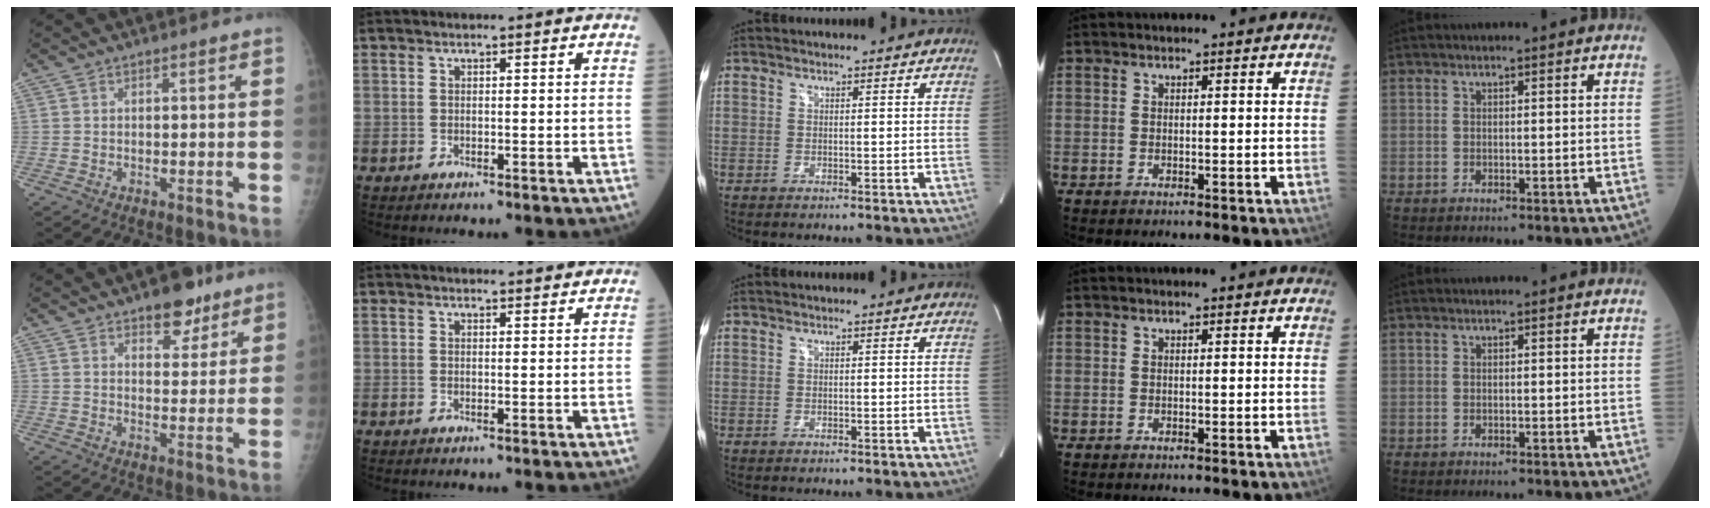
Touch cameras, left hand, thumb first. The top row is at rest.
{"thumb": {"total": 7.7, "force": [5.3, 3.9, 4.0], "torque": [-0.021, -0.028, 0.075]}, "index": {"total": 6.9, "force": [6.5, 0.9, 2.0], "torque": [-0.018, 0.026, 0.076]}}